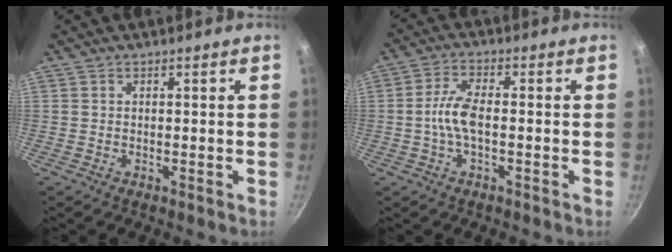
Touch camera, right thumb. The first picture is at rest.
{"total": 5.9, "force": [-0.9, 2.3, 5.4], "torque": [-0.114, 0.018, -0.026]}